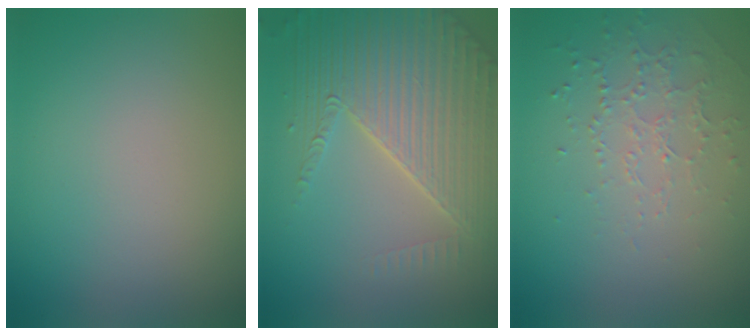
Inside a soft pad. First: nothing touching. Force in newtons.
{"total": 7.2, "press": 5.5, "slide": 4.6}
{"total": 1.5, "press": 1.2, "slide": 0.9}